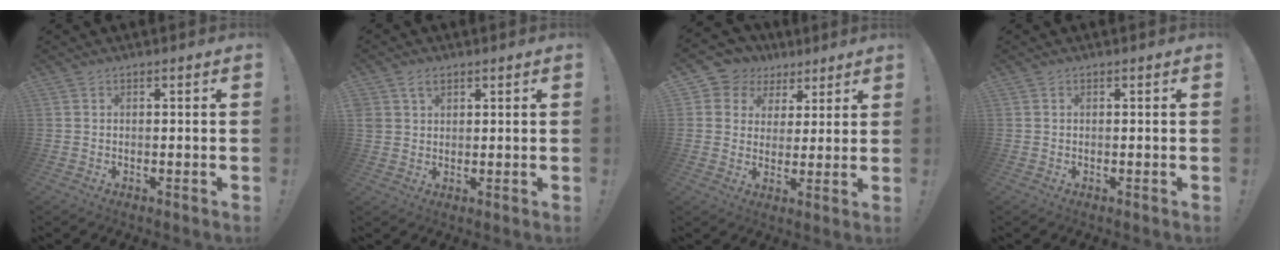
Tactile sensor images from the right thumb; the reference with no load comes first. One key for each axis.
{"total": 3.7, "fx": 2.0, "fy": 2.8, "fz": 1.3, "tx": -0.022, "ty": -0.002, "tz": 0.038}
{"total": 7.5, "fx": 3.2, "fy": 6.6, "fz": 1.5, "tx": -0.023, "ty": -0.018, "tz": 0.066}
{"total": 0.0}